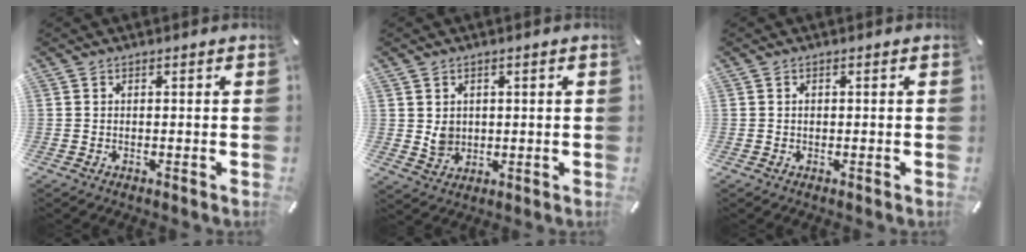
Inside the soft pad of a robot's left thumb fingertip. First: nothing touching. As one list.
[{"total": 4.2, "force": [0.8, 4.0, 1.0], "torque": [-0.009, -0.007, 0.011]}, {"total": 0.7, "force": [0.0, 0.5, 0.5], "torque": [-0.010, 0.001, -0.001]}]